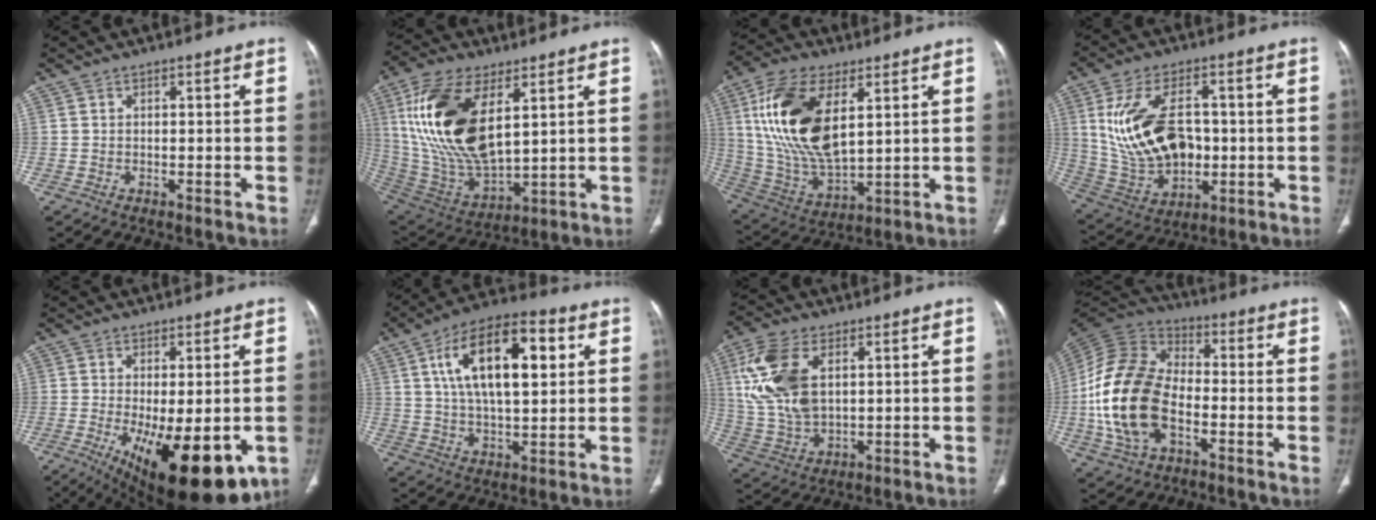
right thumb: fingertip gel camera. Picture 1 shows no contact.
{"total": 22.7, "force": [7.1, 11.0, 18.5], "torque": [-0.360, -0.030, 0.141]}
{"total": 20.8, "force": [6.2, 10.4, 16.8], "torque": [-0.323, -0.023, 0.121]}
{"total": 18.1, "force": [1.1, 11.5, 13.9], "torque": [-0.243, 0.001, 0.040]}
{"total": 19.1, "force": [-7.0, 7.4, 16.2], "torque": [-0.213, -0.026, -0.085]}
{"total": 18.6, "force": [5.5, 8.4, 15.7], "torque": [-0.247, 0.006, 0.088]}
{"total": 14.6, "force": [3.8, 8.5, 11.3], "torque": [-0.240, -0.005, 0.081]}
{"total": 19.7, "force": [-4.0, 12.3, 14.8], "torque": [-0.295, 0.021, -0.077]}